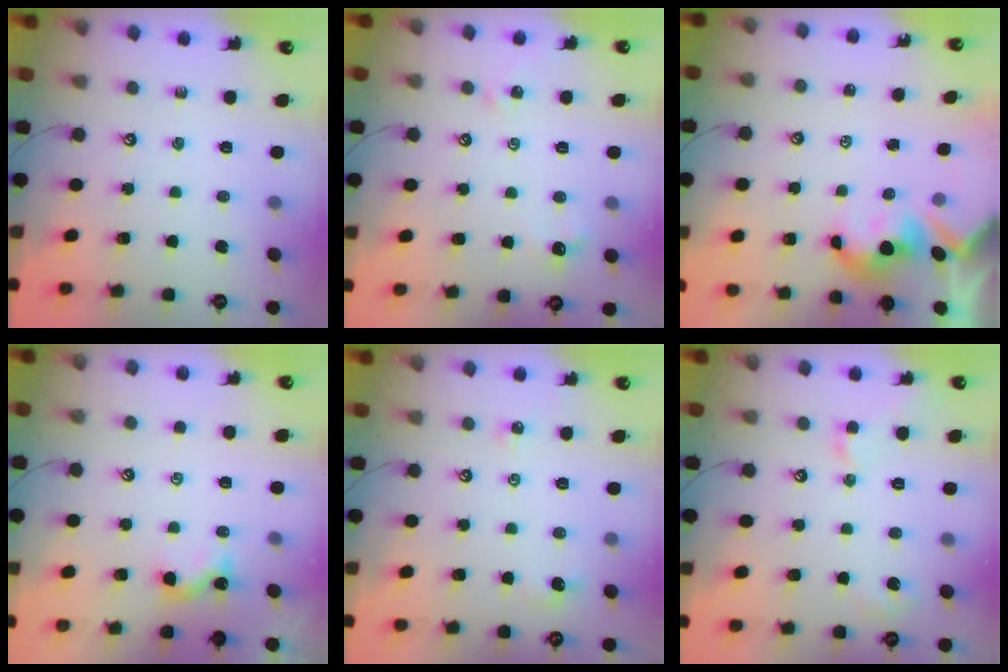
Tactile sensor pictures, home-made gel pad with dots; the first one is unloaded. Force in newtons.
{"total": 2.4, "press": 2.4, "slide": 0.6}
{"total": 2.7, "press": 2.7, "slide": 0.6}
{"total": 1.1, "press": 1.0, "slide": 0.4}
{"total": 1.7, "press": 1.6, "slide": 0.5}
{"total": 2.8, "press": 2.7, "slide": 0.6}